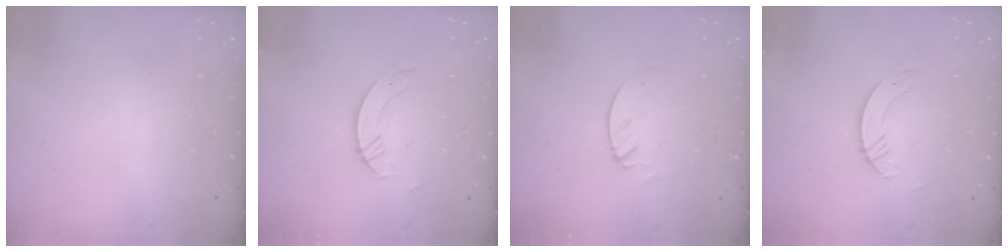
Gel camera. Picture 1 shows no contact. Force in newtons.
{"total": 3.2, "press": 3.1, "slide": 0.3}
{"total": 2.3, "press": 2.3, "slide": 0.2}
{"total": 3.5, "press": 3.5, "slide": 0.4}